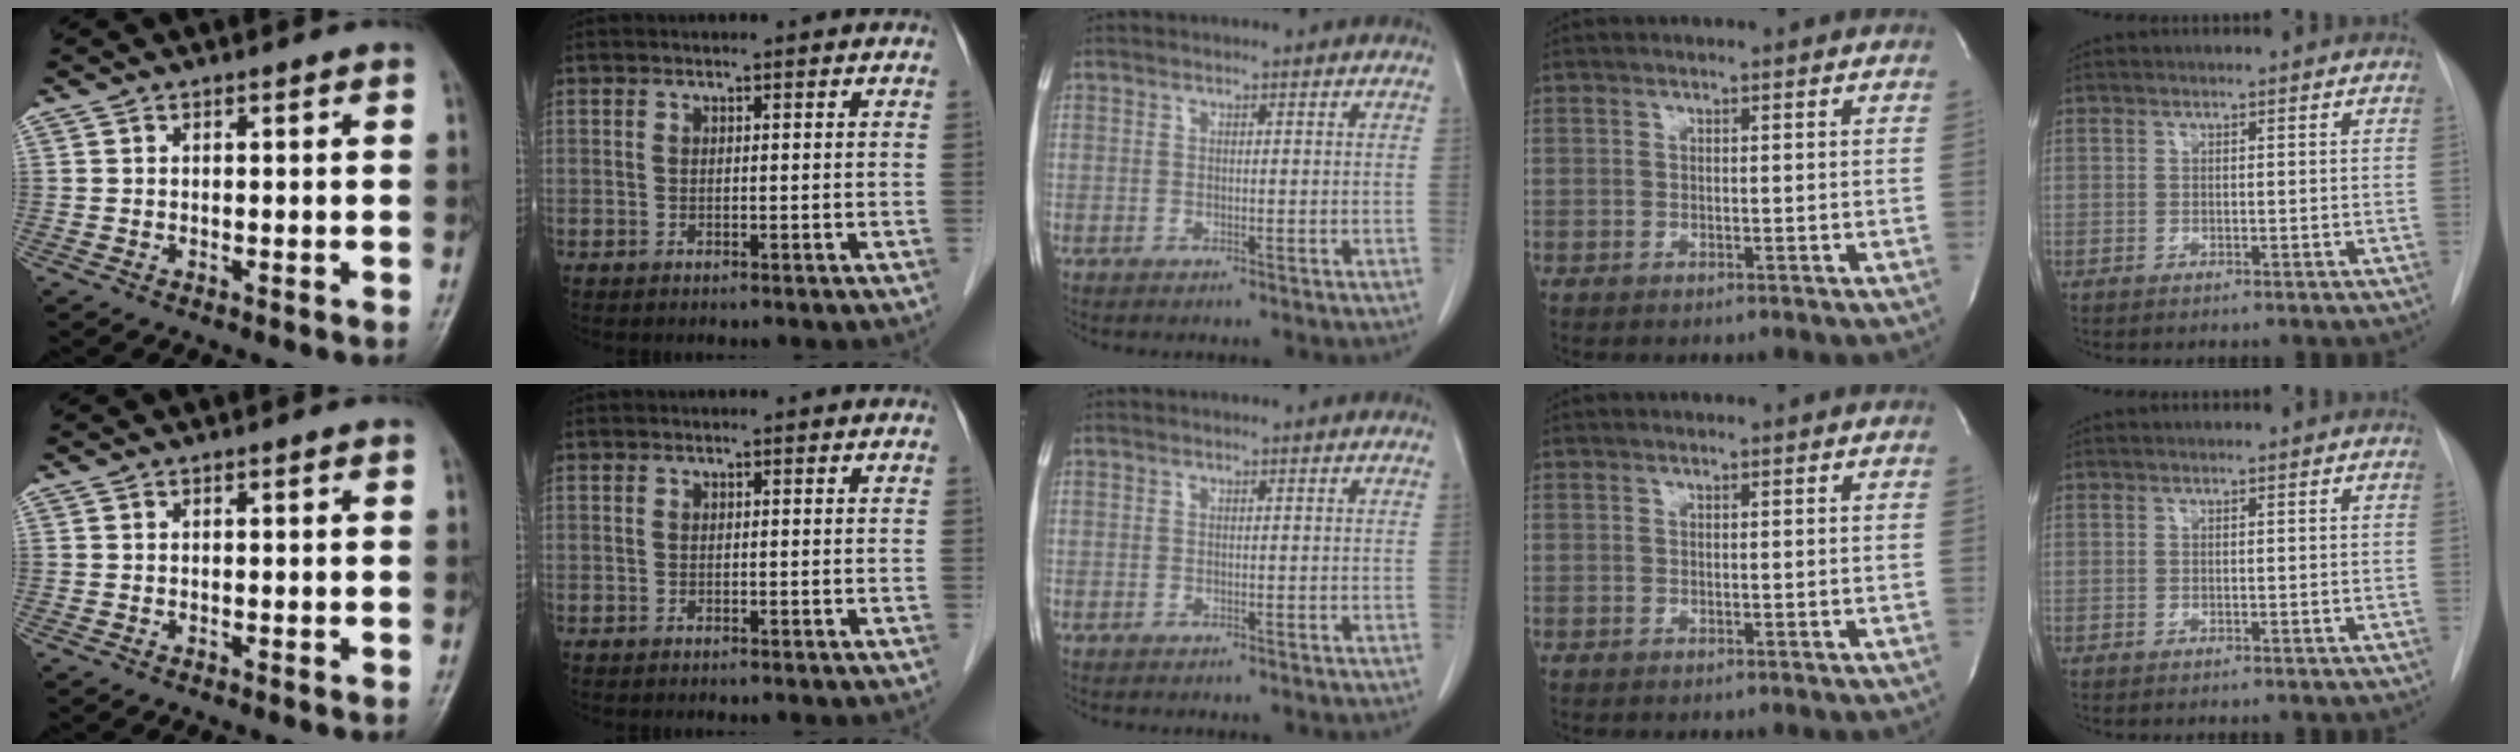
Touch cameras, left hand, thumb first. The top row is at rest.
{}